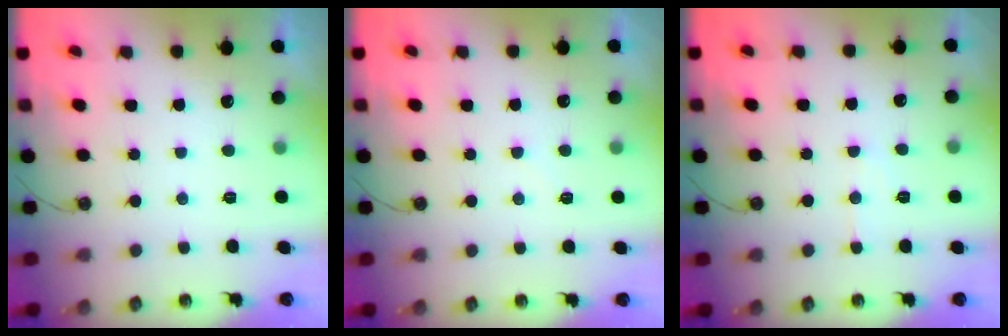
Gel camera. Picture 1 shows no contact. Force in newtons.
{"total": 3.6, "press": 3.6, "slide": 0.4}
{"total": 5.9, "press": 5.9, "slide": 0.7}